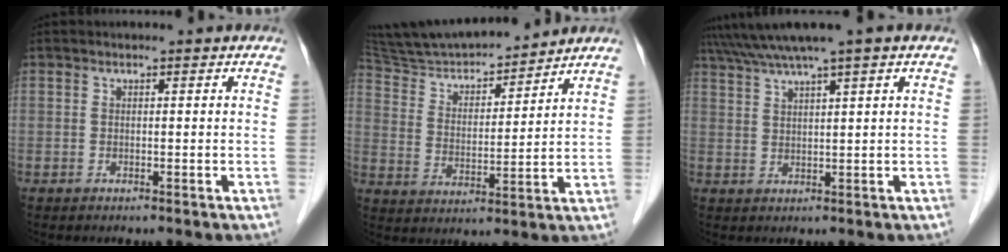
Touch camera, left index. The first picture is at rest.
{"total": 15.5, "force": [14.5, 1.7, 5.3], "torque": [-0.097, 0.009, 0.255]}
{"total": 6.7, "force": [5.1, -1.4, 4.1], "torque": [-0.074, 0.030, 0.089]}